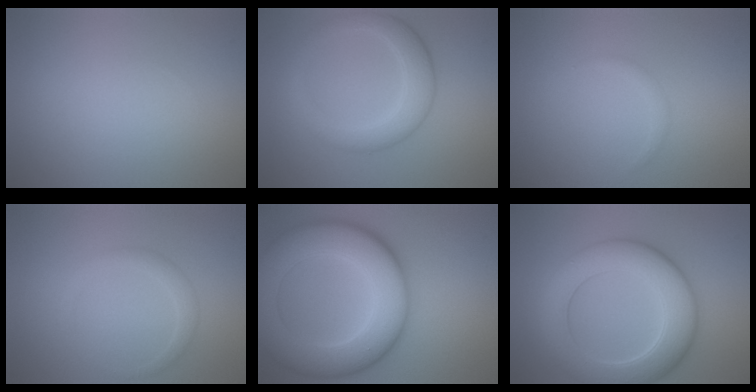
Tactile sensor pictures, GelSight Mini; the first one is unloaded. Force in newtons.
{"total": 4.0, "press": 4.0, "slide": 0.1}
{"total": 0.7, "press": 0.7, "slide": 0.1}
{"total": 1.5, "press": 1.5, "slide": 0.1}
{"total": 11.7, "press": 11.7, "slide": 0.5}
{"total": 8.1, "press": 8.1, "slide": 0.5}